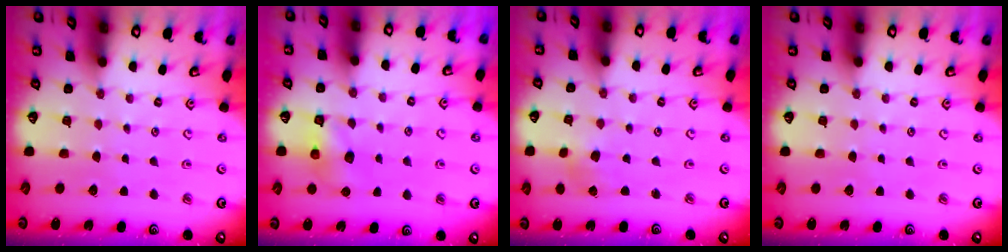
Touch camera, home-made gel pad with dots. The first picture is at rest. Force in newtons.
{"total": 6.8, "press": 6.8, "slide": 0.2}
{"total": 2.7, "press": 2.7, "slide": 0.3}
{"total": 0.0}